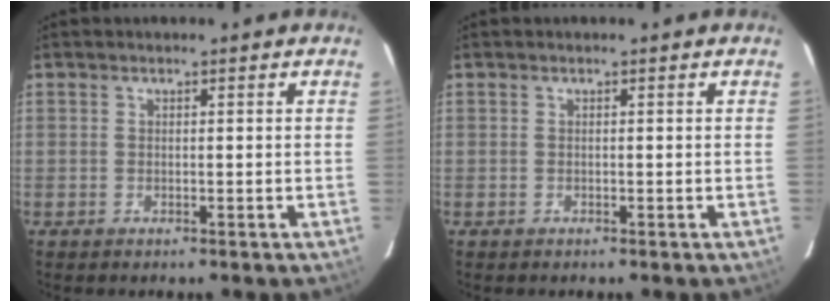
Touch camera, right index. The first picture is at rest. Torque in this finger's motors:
{"motor_torque": [0.00, 0.00, 0.00, 0.00]}